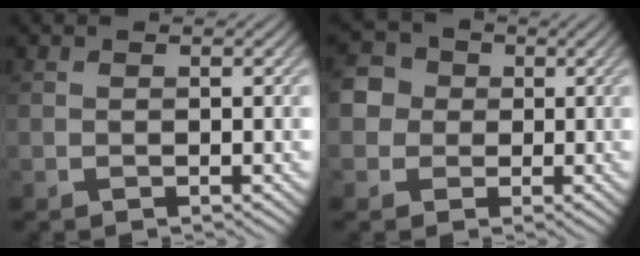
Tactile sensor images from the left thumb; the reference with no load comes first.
{"total": 4.5, "force": [0.5, 4.3, 1.1], "torque": [-0.034, 0.010, -0.008]}